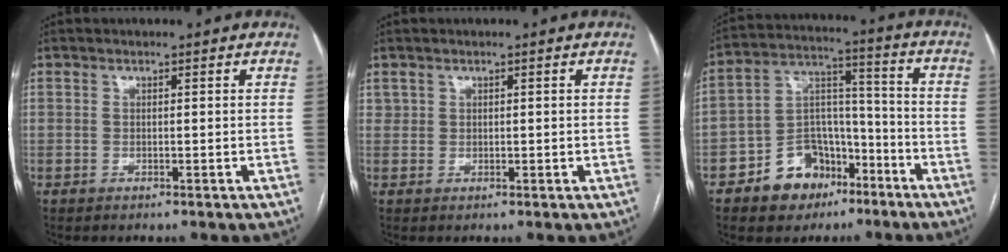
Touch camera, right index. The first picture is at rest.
{"total": 1.2, "force": [0.6, 1.0, 0.5], "torque": [-0.007, 0.006, 0.014]}
{"total": 12.1, "force": [-7.0, 8.3, 5.4], "torque": [-0.094, 0.033, -0.112]}